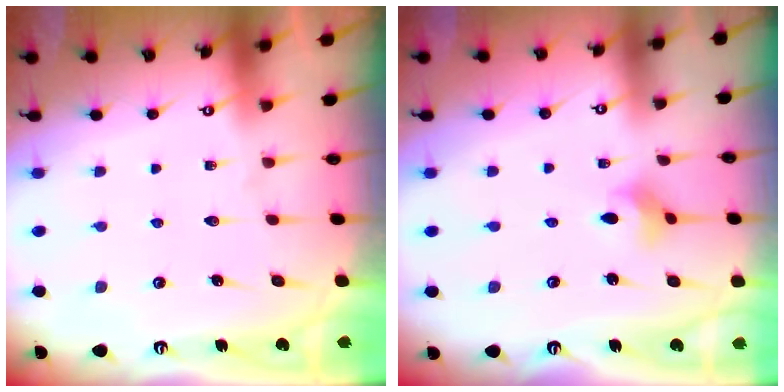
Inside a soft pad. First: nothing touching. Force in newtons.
{"total": 2.8, "press": 2.8, "slide": 0.1}